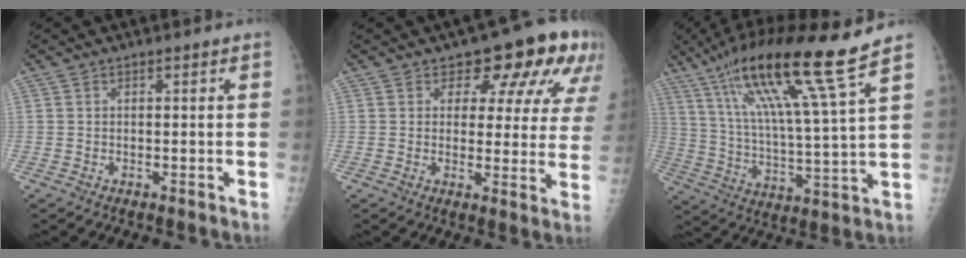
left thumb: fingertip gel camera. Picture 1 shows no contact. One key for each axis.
{"total": 12.5, "fx": 7.6, "fy": 7.1, "fz": 7.0, "tx": -0.028, "ty": -0.030, "tz": 0.076}
{"total": 18.8, "fx": 11.8, "fy": 0.0, "fz": 14.6, "tx": -0.252, "ty": -0.044, "tz": 0.206}